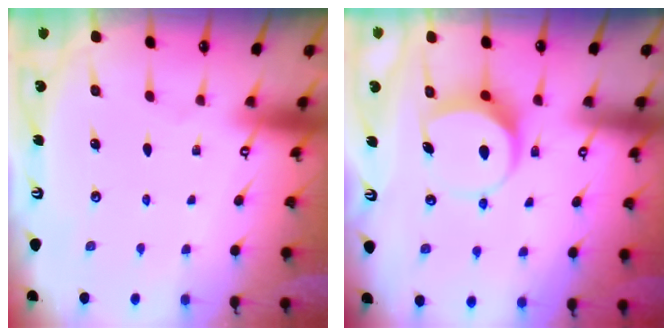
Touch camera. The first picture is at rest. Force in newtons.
{"total": 7.9, "press": 7.9, "slide": 1.0}